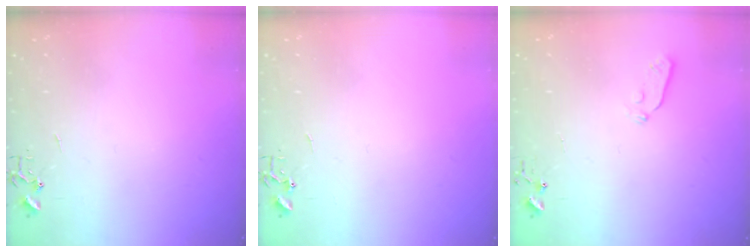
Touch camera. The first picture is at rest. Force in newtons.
{"total": 0.0}
{"total": 3.9, "press": 3.8, "slide": 0.9}